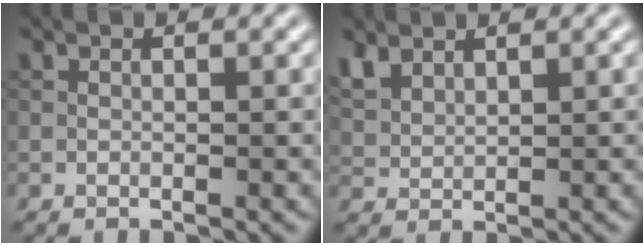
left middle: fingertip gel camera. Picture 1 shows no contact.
{"total": 2.5, "force": [1.9, 1.2, 1.1], "torque": [-0.033, 0.004, 0.047]}